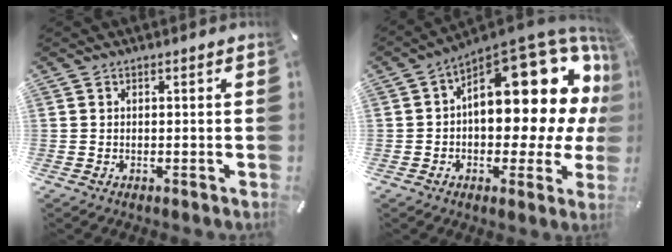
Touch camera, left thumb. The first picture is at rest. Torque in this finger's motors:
{"motor_torque": [1.16, 1.15, 2.09, -0.68, 0.59]}